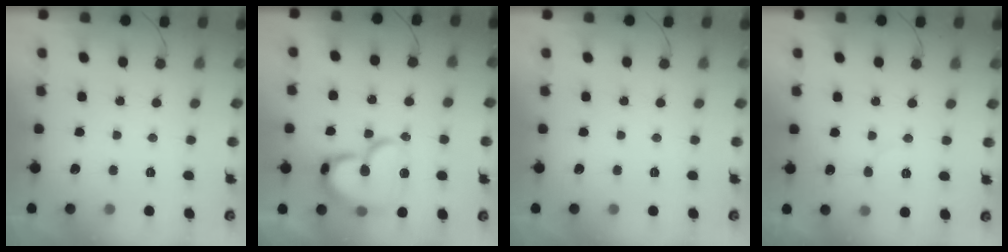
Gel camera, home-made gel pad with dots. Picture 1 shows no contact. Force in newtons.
{"total": 19.2, "press": 19.1, "slide": 2.0}
{"total": 0.0}
{"total": 4.6, "press": 4.6, "slide": 0.5}